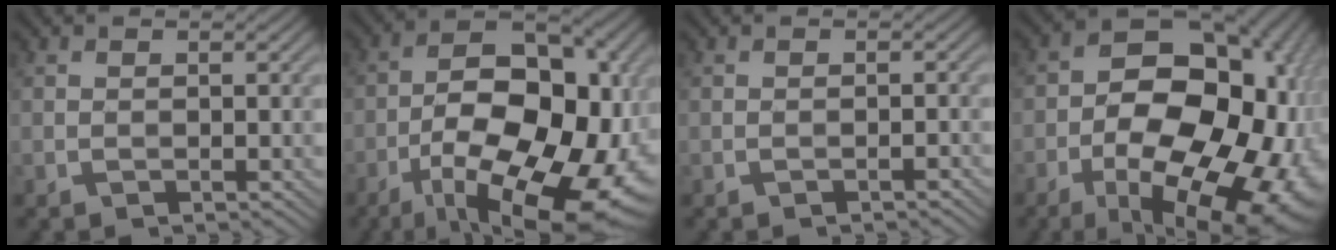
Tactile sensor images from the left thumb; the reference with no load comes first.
{"total": 19.2, "force": [-7.4, 9.8, 14.8], "torque": [-0.227, -0.002, -0.112]}
{"total": 0.6, "force": [-0.5, -0.1, 0.2], "torque": [-0.002, 0.007, -0.007]}
{"total": 23.8, "force": [-8.1, 14.4, 17.1], "torque": [-0.235, -0.019, -0.108]}